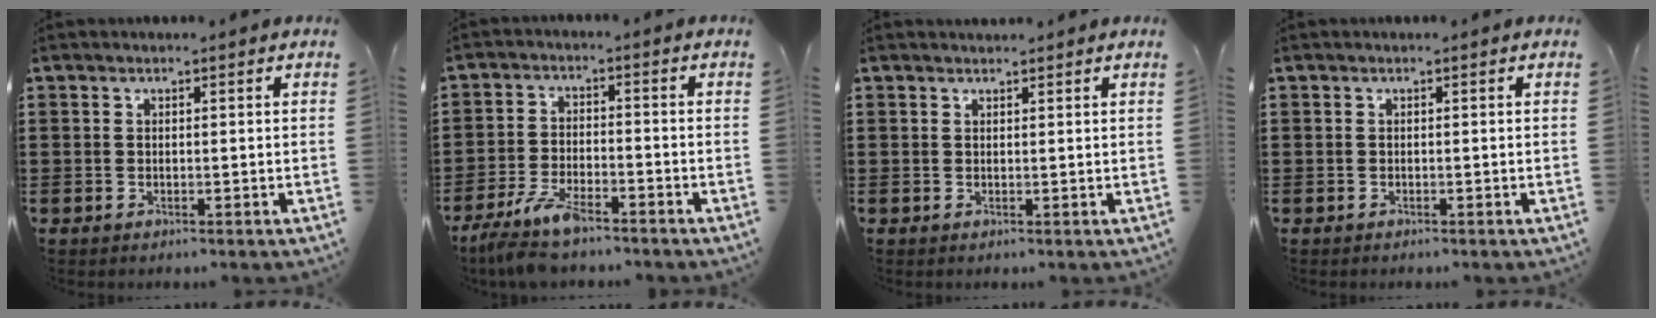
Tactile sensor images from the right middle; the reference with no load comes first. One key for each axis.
{"total": 6.5, "fx": -5.4, "fy": 1.2, "fz": 3.5, "tx": -0.088, "ty": -0.012, "tz": -0.107}
{"total": 0.7, "fx": 0.7, "fy": 0.1, "fz": 0.0, "tx": 0.007, "ty": -0.004, "tz": 0.011}
{"total": 0.0}